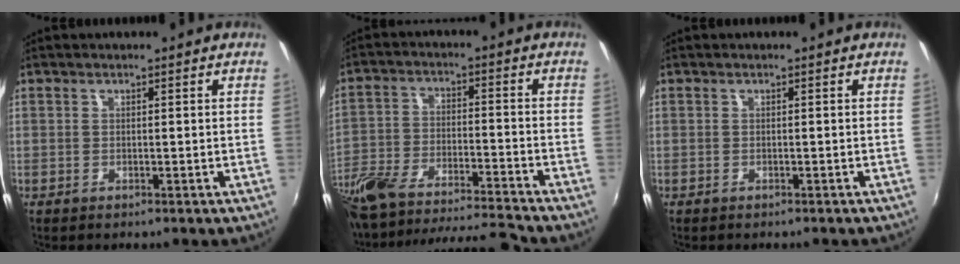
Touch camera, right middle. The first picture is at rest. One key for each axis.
{"total": 17.8, "fx": -15.0, "fy": 2.3, "fz": 9.3, "tx": -0.185, "ty": -0.046, "tz": -0.254}
{"total": 0.5, "fx": -0.5, "fy": 0.0, "fz": 0.2, "tx": -0.004, "ty": -0.001, "tz": -0.006}